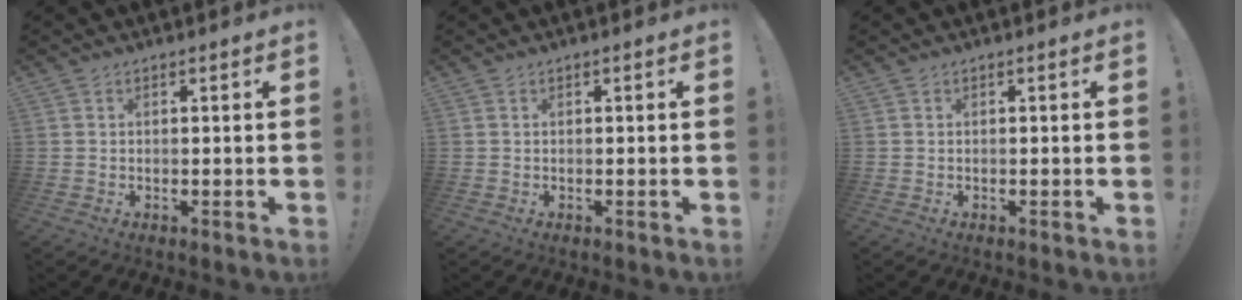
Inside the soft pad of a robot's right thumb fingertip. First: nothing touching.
{"total": 0.0}
{"total": 0.0}